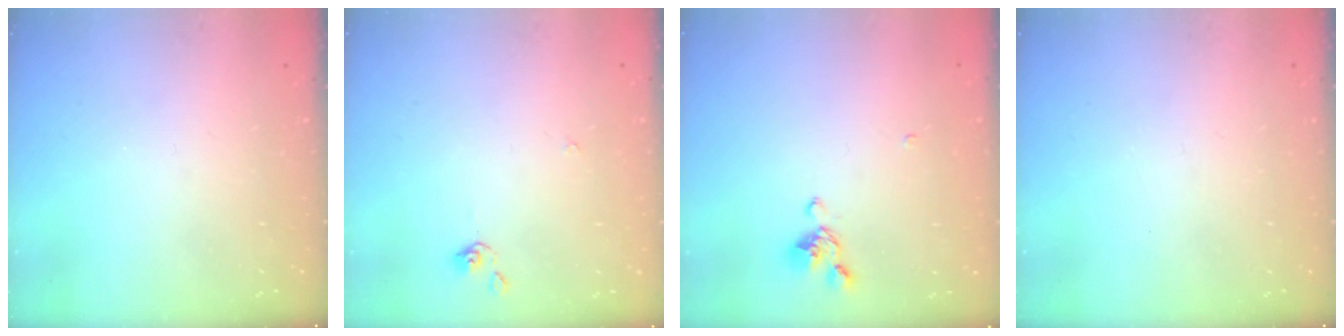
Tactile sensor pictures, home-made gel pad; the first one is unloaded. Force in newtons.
{"total": 1.1, "press": 1.0, "slide": 0.4}
{"total": 5.4, "press": 5.4, "slide": 0.5}
{"total": 0.0}